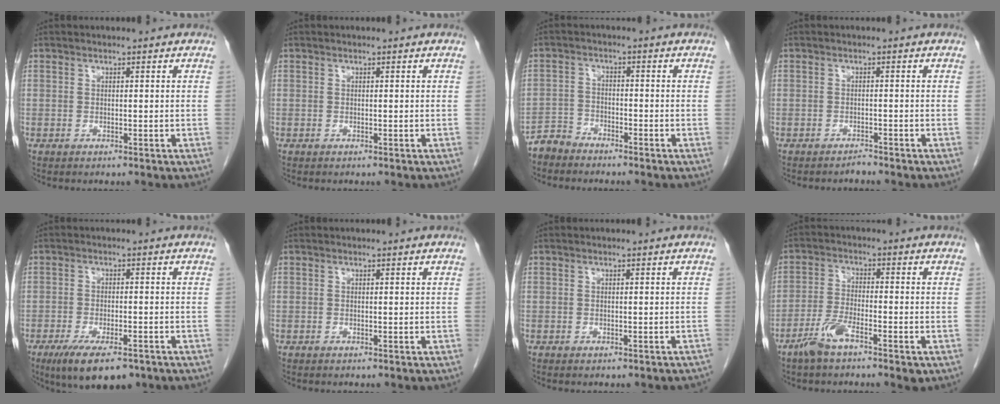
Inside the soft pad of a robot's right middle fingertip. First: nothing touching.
{"total": 0.0}
{"total": 3.2, "force": [-3.1, 0.9, -0.2], "torque": [0.004, -0.004, -0.063]}
{"total": 1.0, "force": [-1.0, 0.0, -0.1], "torque": [0.002, -0.004, -0.015]}
{"total": 9.3, "force": [-6.2, 2.9, 6.3], "torque": [-0.103, -0.016, -0.097]}
{"total": 0.0}
{"total": 1.4, "force": [-1.2, 0.3, 0.7], "torque": [-0.010, -0.001, -0.014]}
{"total": 5.7, "force": [-3.5, 1.8, 4.1], "torque": [-0.085, -0.005, -0.062]}